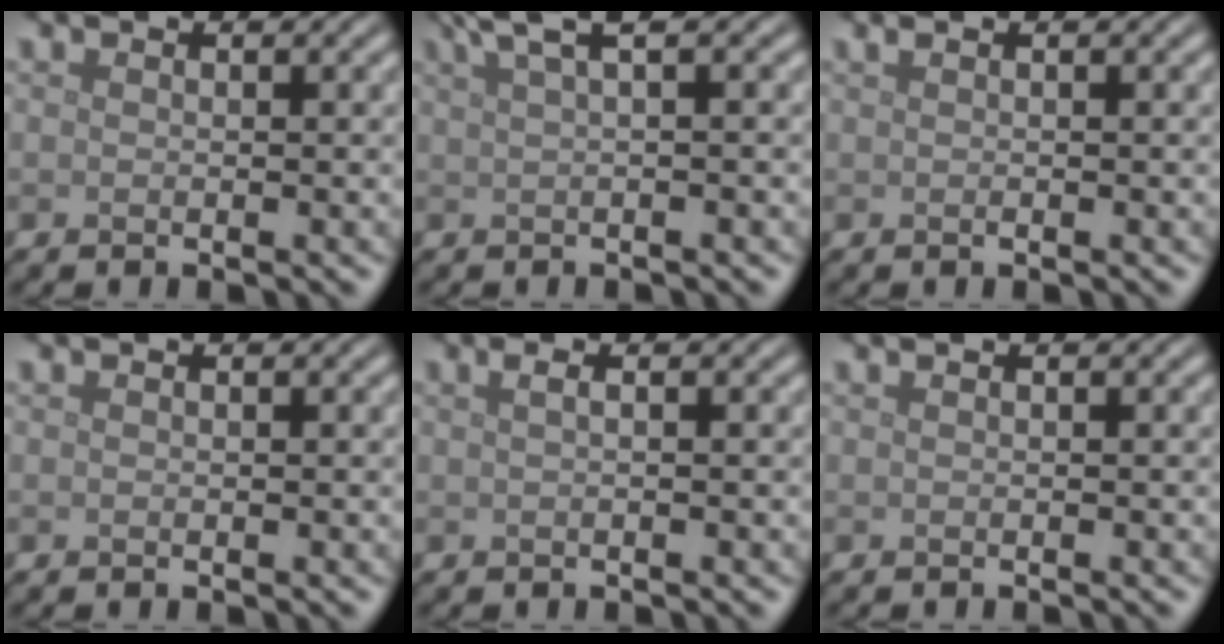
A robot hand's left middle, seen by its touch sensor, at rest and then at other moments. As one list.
[{"total": 3.7, "force": [2.0, 0.8, 2.9], "torque": [-0.038, 0.014, 0.031]}, {"total": 0.6, "force": [0.2, 0.2, 0.5], "torque": [-0.013, 0.006, 0.003]}, {"total": 0.0}, {"total": 1.4, "force": [0.5, 0.6, 1.2], "torque": [-0.015, 0.000, 0.000]}, {"total": 0.6, "force": [-0.2, 0.3, 0.4], "torque": [0.002, 0.003, -0.009]}]